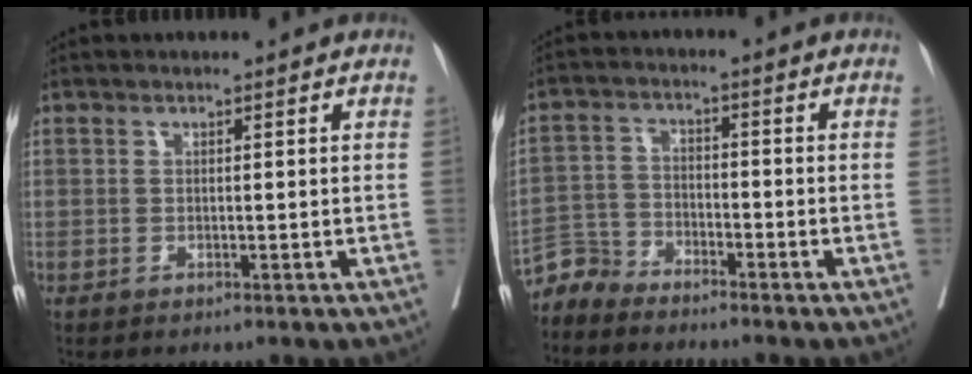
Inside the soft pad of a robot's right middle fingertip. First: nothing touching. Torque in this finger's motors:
{"motor_torque": [0.05, -0.06, 0.00, 0.00]}